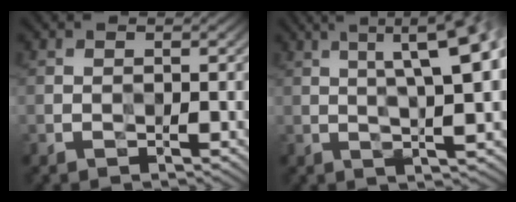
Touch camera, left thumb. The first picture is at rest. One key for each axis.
{"total": 13.2, "fx": 3.7, "fy": 3.8, "fz": 12.1, "tx": -0.160, "ty": 0.044, "tz": 0.048}